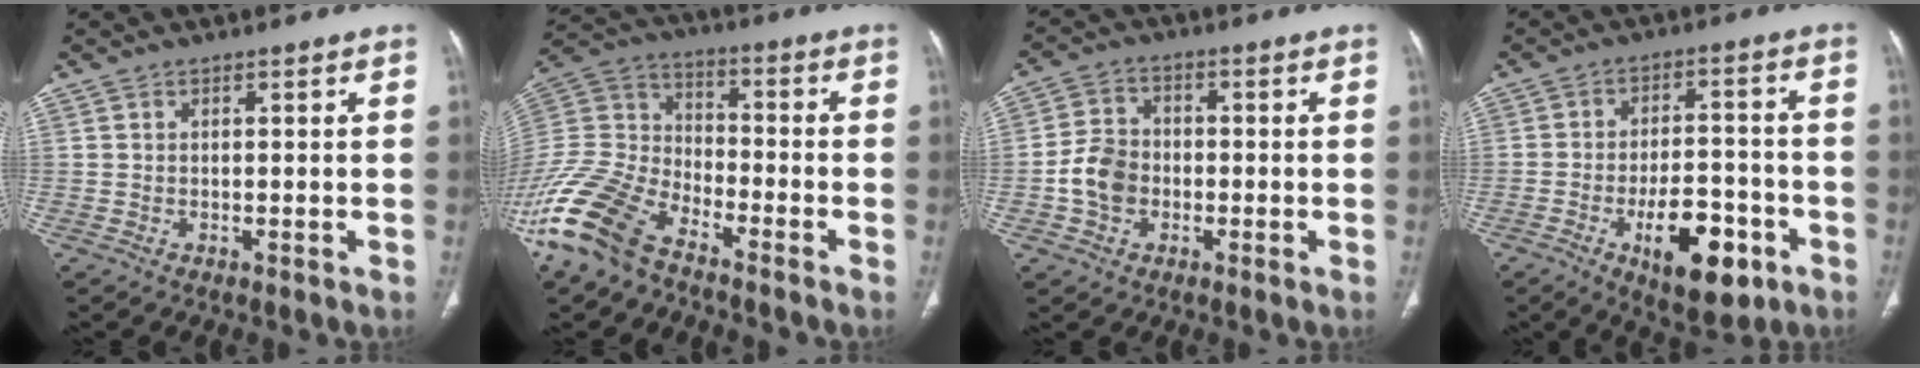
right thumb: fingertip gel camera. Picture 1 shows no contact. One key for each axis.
{"total": 17.6, "fx": -12.2, "fy": 8.6, "fz": 9.3, "tx": -0.196, "ty": 0.052, "tz": -0.240}
{"total": 7.0, "fx": -1.6, "fy": 5.5, "fz": 3.9, "tx": -0.058, "ty": 0.019, "tz": -0.037}
{"total": 13.9, "fx": -6.2, "fy": 6.4, "fz": 10.7, "tx": -0.135, "ty": 0.030, "tz": -0.086}